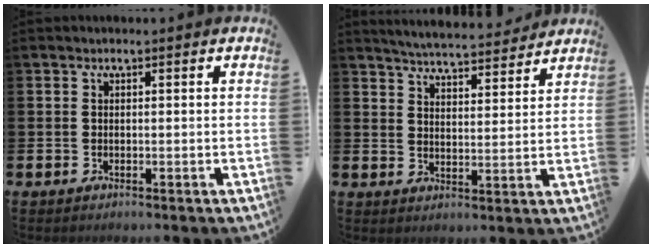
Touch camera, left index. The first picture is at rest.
{"total": 5.4, "force": [5.4, 0.2, 0.7], "torque": [-0.031, -0.038, 0.094]}